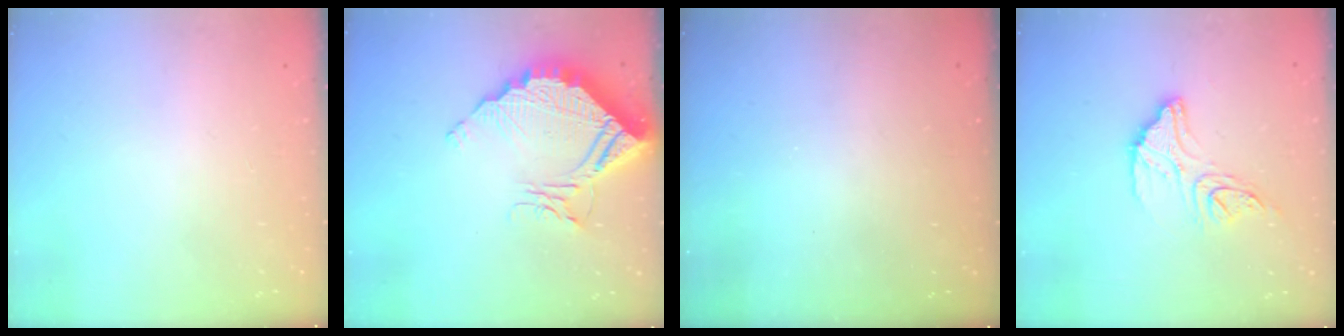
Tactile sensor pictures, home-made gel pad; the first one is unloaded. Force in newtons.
{"total": 13.4, "press": 13.3, "slide": 1.2}
{"total": 3.0, "press": 3.0, "slide": 0.1}
{"total": 13.1, "press": 13.1, "slide": 1.1}